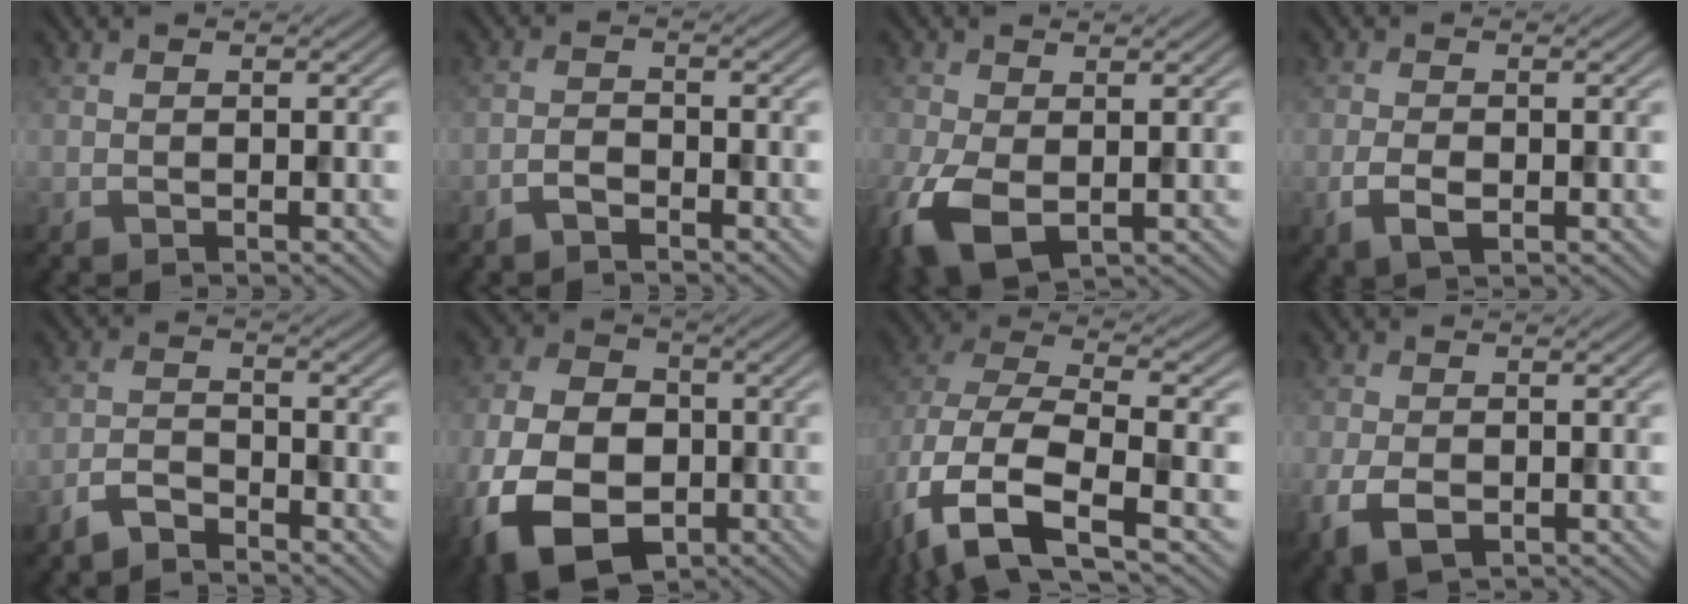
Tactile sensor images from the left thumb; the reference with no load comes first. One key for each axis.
{"total": 1.8, "fx": -1.5, "fy": 0.6, "fz": 0.8, "tx": -0.015, "ty": 0.003, "tz": -0.036}
{"total": 7.3, "fx": -2.4, "fy": 4.5, "fz": 5.3, "tx": -0.144, "ty": -0.026, "tz": -0.044}
{"total": 3.0, "fx": -1.1, "fy": 1.6, "fz": 2.3, "tx": -0.051, "ty": -0.007, "tz": -0.021}
{"total": 3.4, "fx": -3.0, "fy": 0.8, "fz": 1.3, "tx": -0.027, "ty": 0.000, "tz": -0.072}
{"total": 13.9, "fx": -5.2, "fy": 9.8, "fz": 8.4, "tx": -0.198, "ty": -0.036, "tz": -0.101}
{"total": 12.4, "fx": -4.3, "fy": 6.5, "fz": 9.7, "tx": -0.234, "ty": -0.023, "tz": -0.073}
{"total": 4.7, "fx": -1.7, "fy": 2.9, "fz": 3.2, "tx": -0.081, "ty": -0.016, "tz": -0.033}